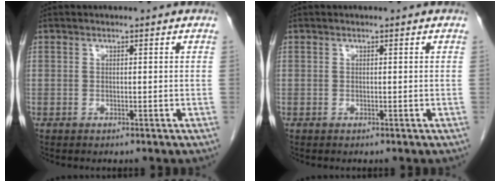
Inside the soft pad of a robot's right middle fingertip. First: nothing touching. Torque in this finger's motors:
{"motor_torque": [0.24, 0.02, 0.05, 0.00]}